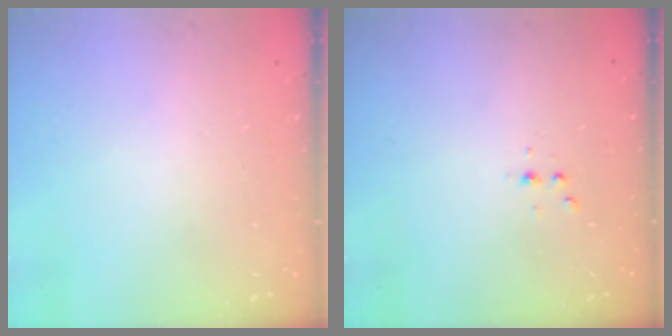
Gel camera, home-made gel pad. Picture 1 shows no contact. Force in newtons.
{"total": 2.3, "press": 2.3, "slide": 0.3}